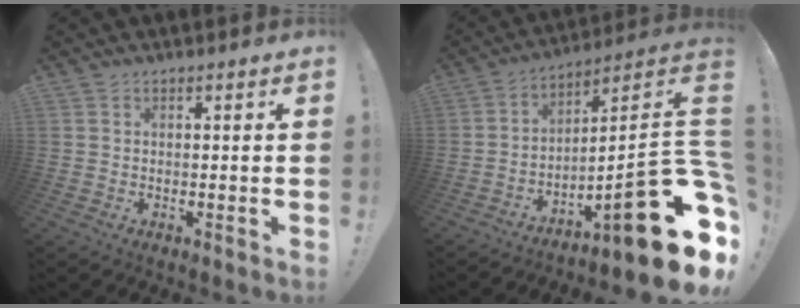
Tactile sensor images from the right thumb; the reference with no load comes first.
{"total": 22.4, "force": [-8.9, 4.1, 20.2], "torque": [-0.271, 0.025, -0.139]}